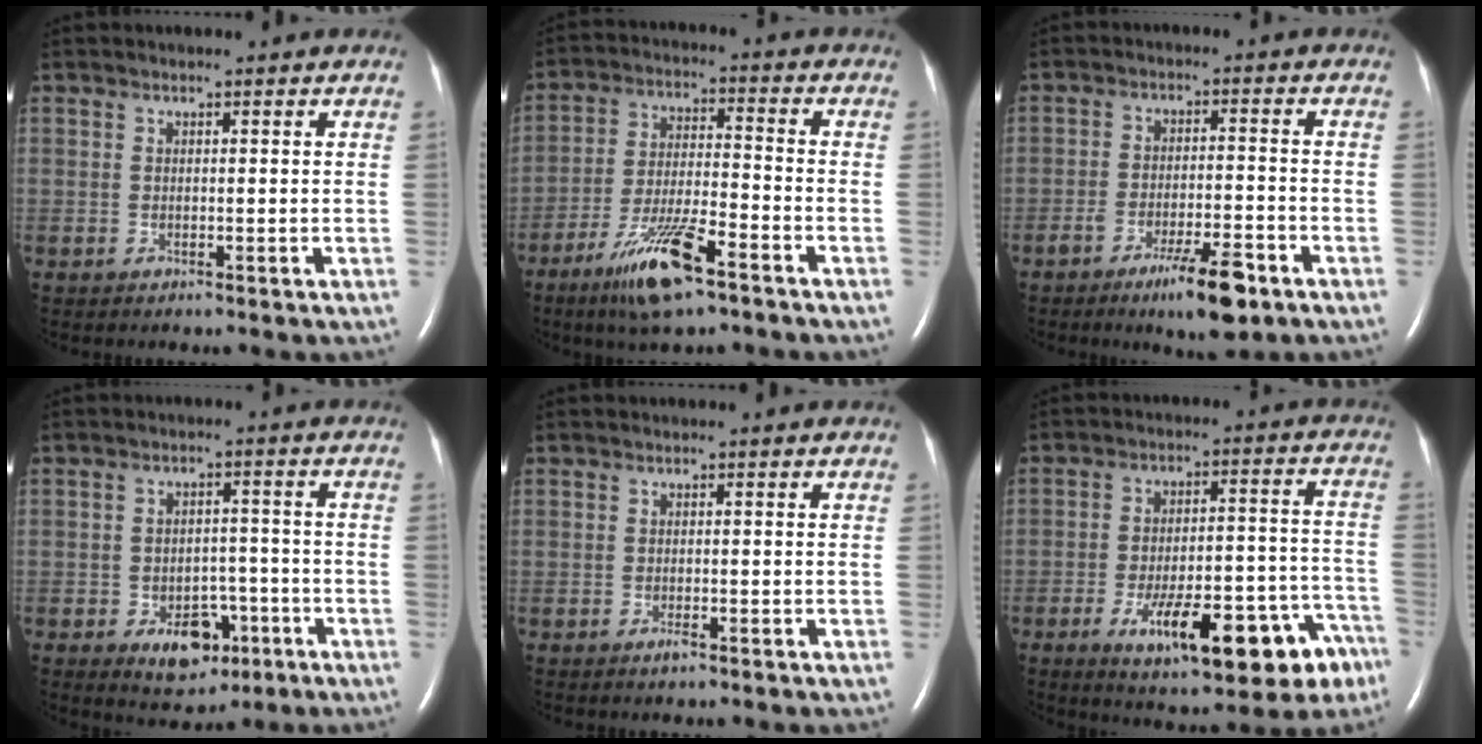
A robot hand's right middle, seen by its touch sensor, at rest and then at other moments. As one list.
[{"total": 11.4, "force": [-7.1, 1.7, 8.7], "torque": [-0.174, -0.019, -0.128]}, {"total": 8.1, "force": [-5.1, 1.4, 6.2], "torque": [-0.102, -0.009, -0.078]}, {"total": 7.0, "force": [-3.3, 4.4, 4.2], "torque": [-0.062, 0.009, -0.041]}, {"total": 0.8, "force": [-0.5, 0.1, 0.6], "torque": [-0.014, -0.001, -0.008]}, {"total": 18.5, "force": [-10.4, 5.3, 14.4], "torque": [-0.144, 0.029, -0.139]}]